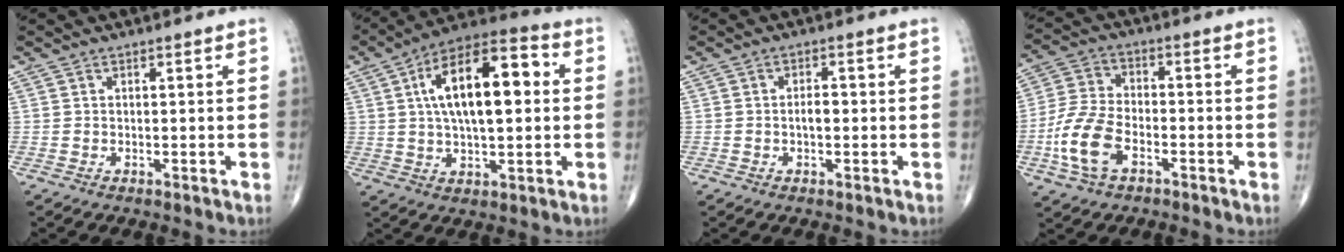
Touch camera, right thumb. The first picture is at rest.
{"total": 18.1, "force": [2.9, 7.9, 16.0], "torque": [-0.251, 0.024, 0.040]}
{"total": 2.1, "force": [-0.3, 1.1, 1.8], "torque": [-0.027, 0.005, -0.008]}
{"total": 11.2, "force": [-4.3, 6.2, 8.2], "torque": [-0.177, 0.020, -0.087]}